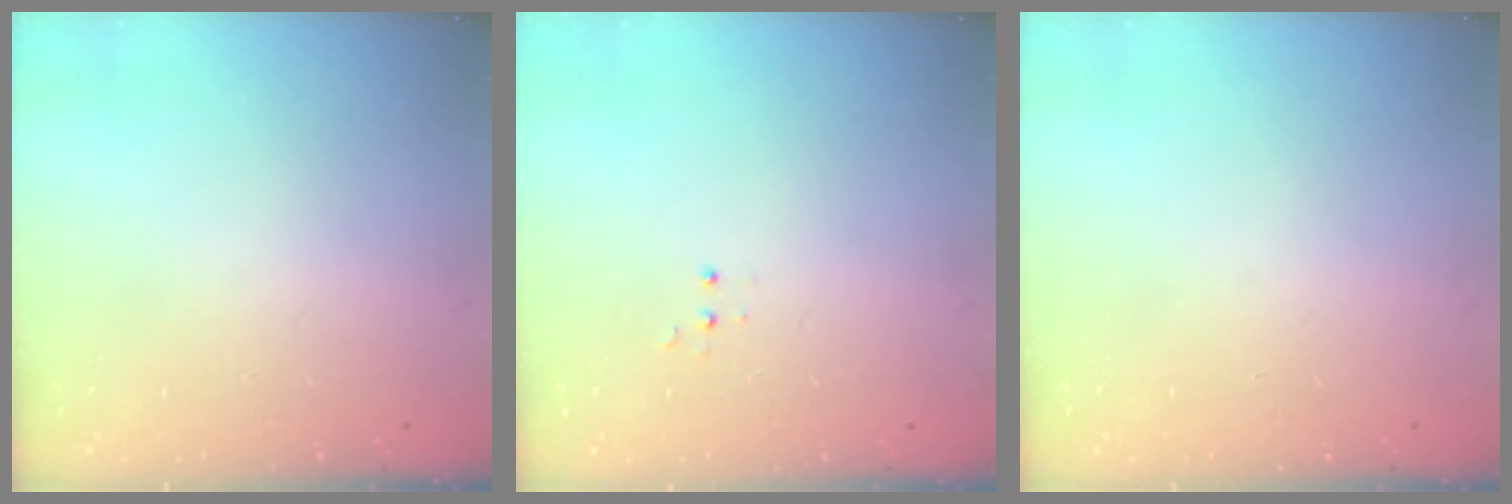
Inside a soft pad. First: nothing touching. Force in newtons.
{"total": 3.4, "press": 3.3, "slide": 0.7}
{"total": 0.0}